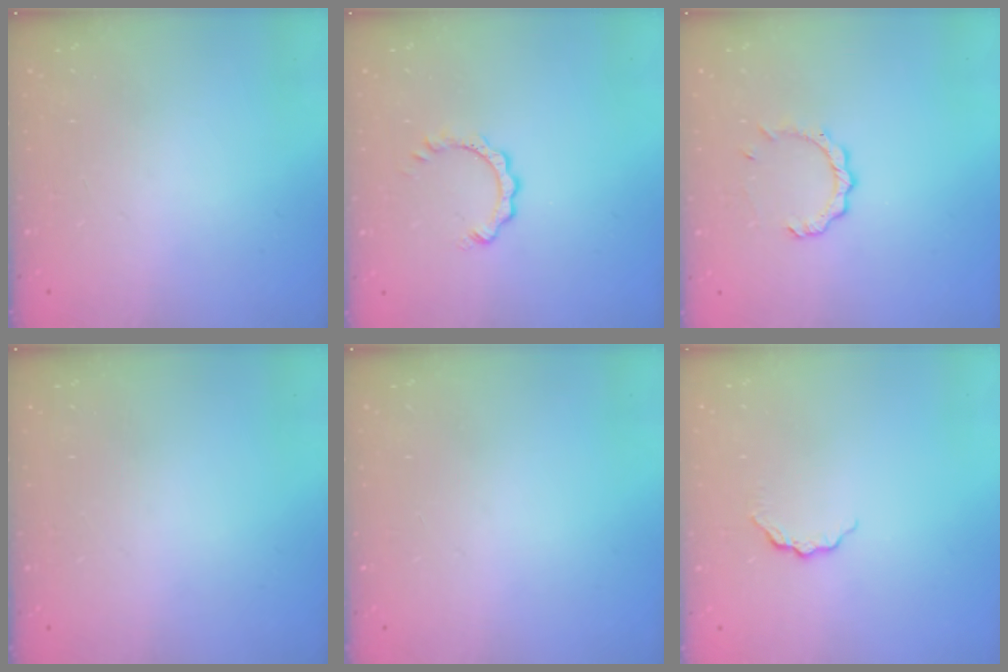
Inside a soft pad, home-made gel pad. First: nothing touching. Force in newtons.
{"total": 3.4, "press": 3.4, "slide": 0.3}
{"total": 3.8, "press": 3.7, "slide": 0.4}
{"total": 0.0}
{"total": 0.0}
{"total": 5.5, "press": 5.4, "slide": 0.6}